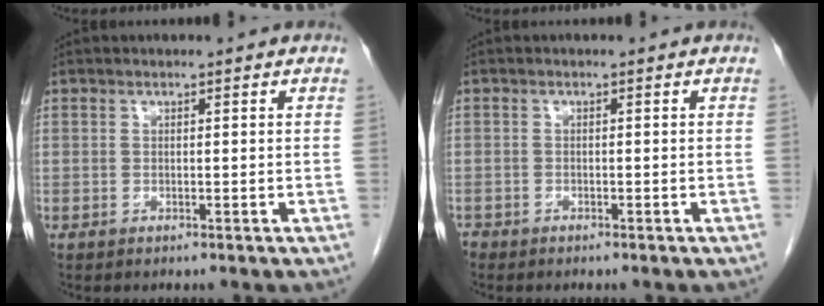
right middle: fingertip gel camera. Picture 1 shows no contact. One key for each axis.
{"total": 1.2, "fx": -1.1, "fy": 0.5, "fz": 0.3, "tx": -0.009, "ty": 0.001, "tz": -0.020}